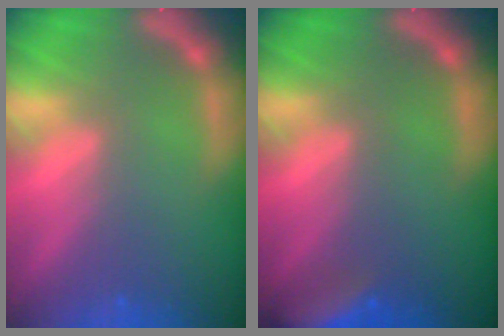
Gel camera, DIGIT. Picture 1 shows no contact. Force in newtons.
{"total": 6.5}